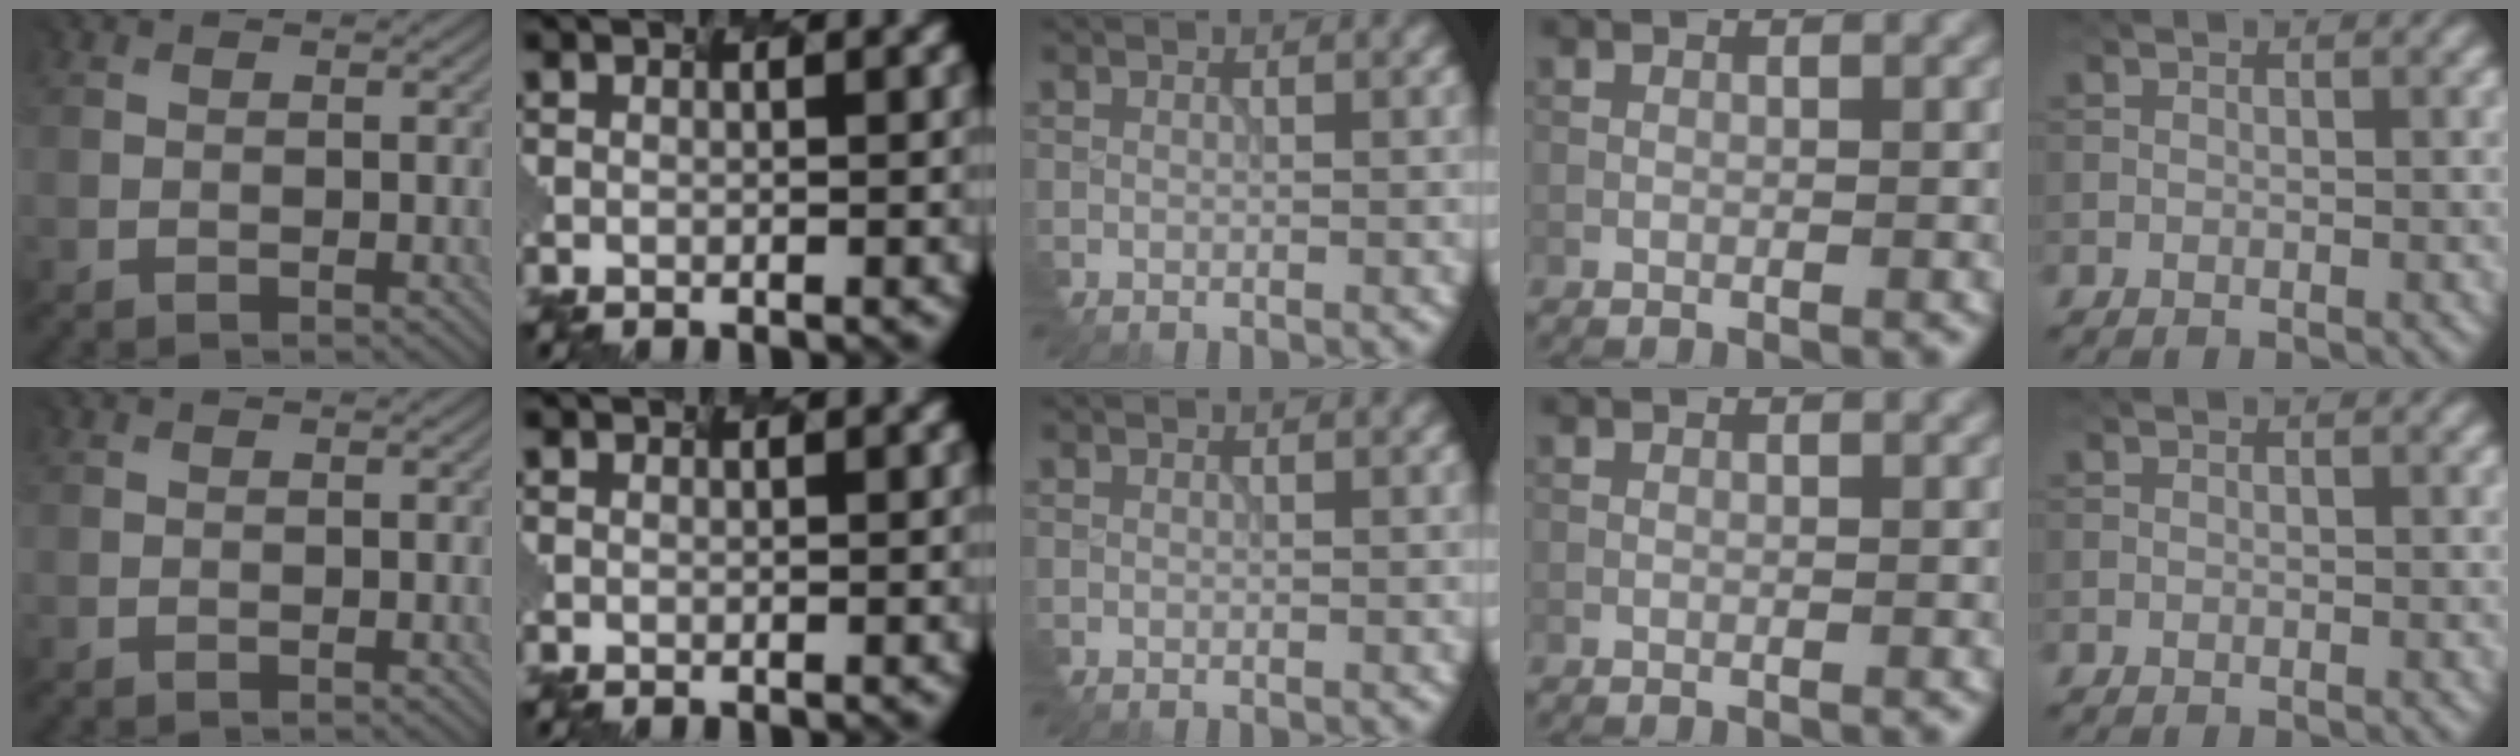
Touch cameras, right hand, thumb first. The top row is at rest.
{"index": {"total": 0.6, "force": [0.2, -0.2, -0.5], "torque": [-0.002, -0.004, 0.004]}}